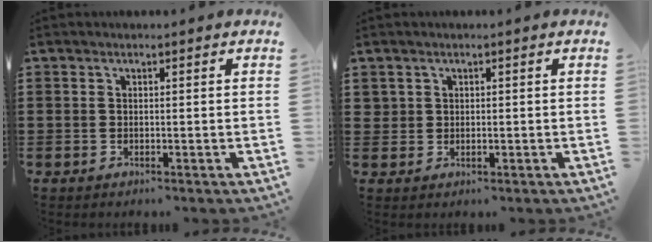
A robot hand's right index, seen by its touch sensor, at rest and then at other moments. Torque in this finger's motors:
{"motor_torque": [-0.23, 0.28, 0.02, 0.01]}